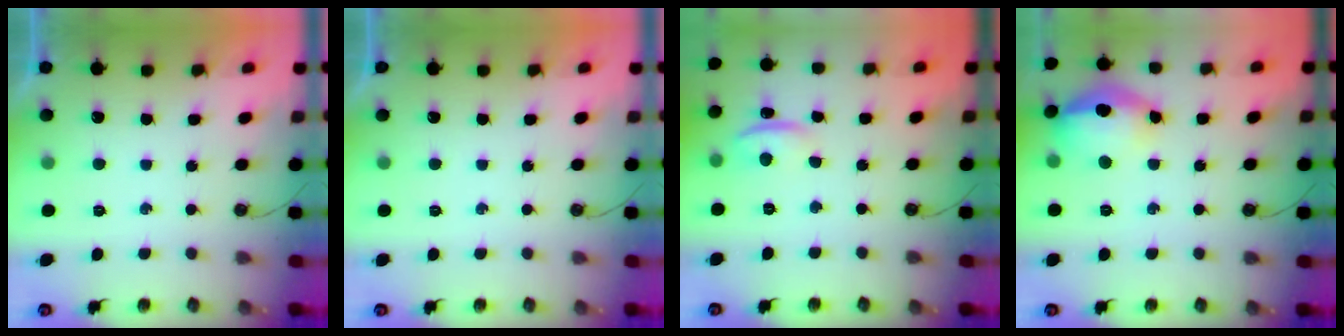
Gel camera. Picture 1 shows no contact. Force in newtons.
{"total": 0.0}
{"total": 11.6, "press": 2.8, "slide": 11.2}
{"total": 14.3, "press": 14.1, "slide": 2.3}